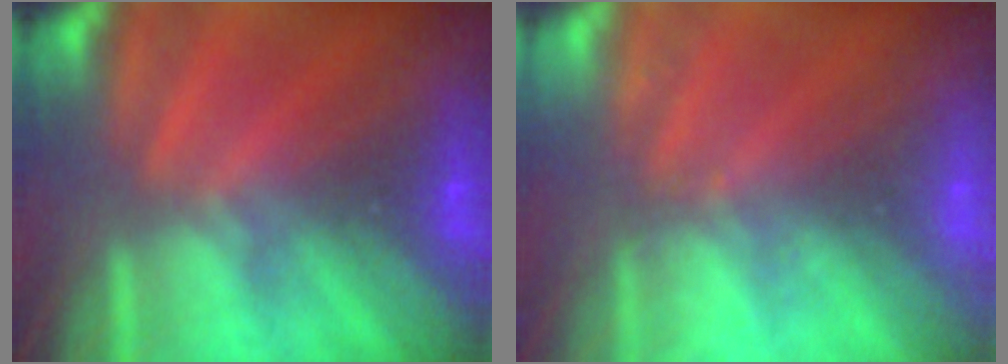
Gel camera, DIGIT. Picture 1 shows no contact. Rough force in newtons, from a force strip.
{"total": 2.4}